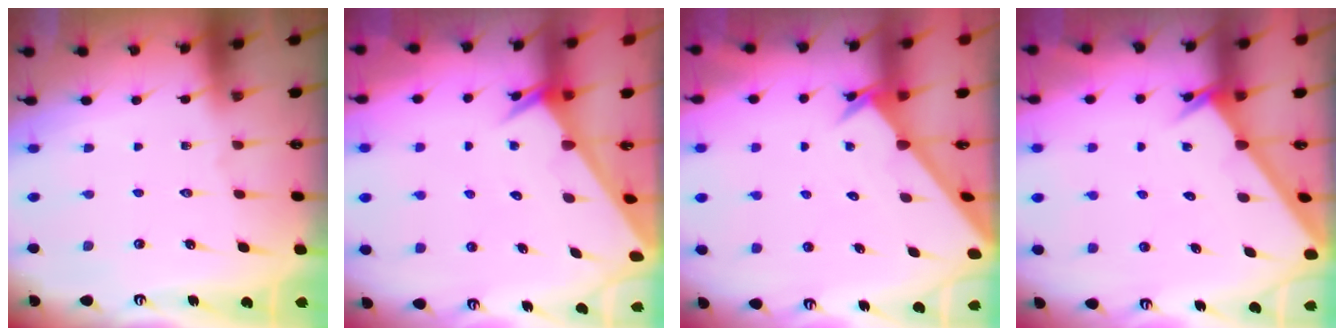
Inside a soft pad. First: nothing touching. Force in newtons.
{"total": 2.5, "press": 2.5, "slide": 0.1}
{"total": 2.5, "press": 2.5, "slide": 0.2}
{"total": 2.2, "press": 2.2, "slide": 0.2}